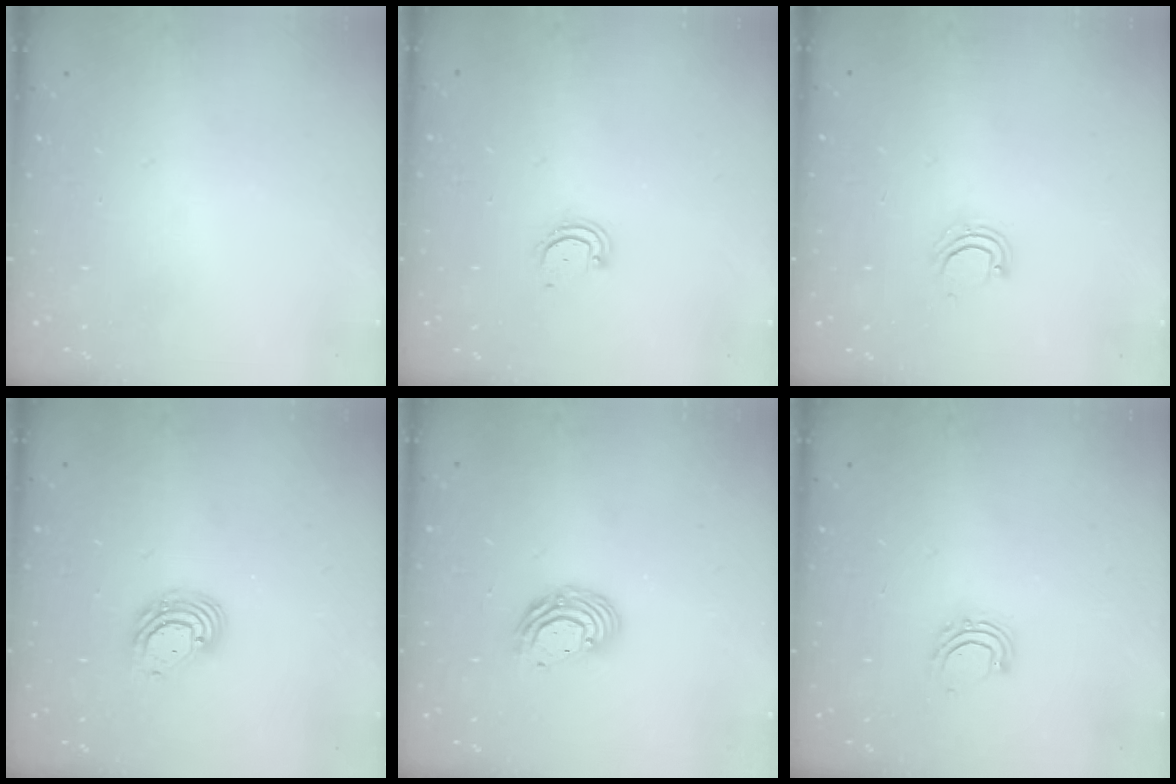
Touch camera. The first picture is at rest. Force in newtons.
{"total": 2.5, "press": 2.5, "slide": 0.2}
{"total": 2.2, "press": 2.2, "slide": 0.1}
{"total": 7.9, "press": 7.8, "slide": 1.5}
{"total": 8.7, "press": 8.6, "slide": 1.2}
{"total": 6.3, "press": 6.2, "slide": 1.3}